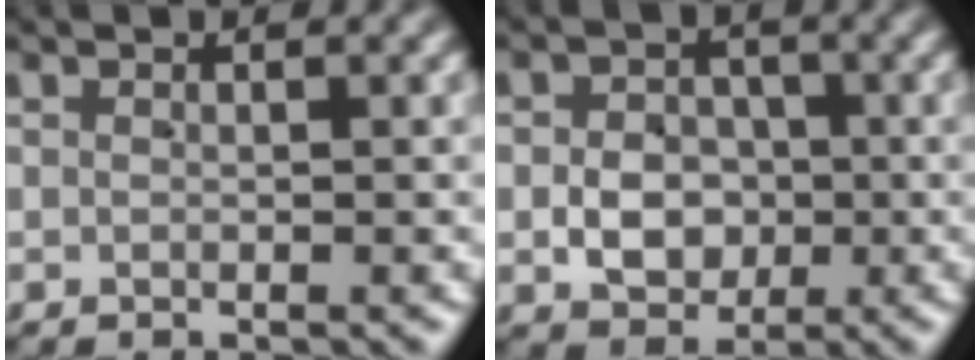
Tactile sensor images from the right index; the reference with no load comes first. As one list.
[{"total": 4.5, "force": [-0.9, 3.9, 2.1], "torque": [-0.022, -0.009, -0.008]}]